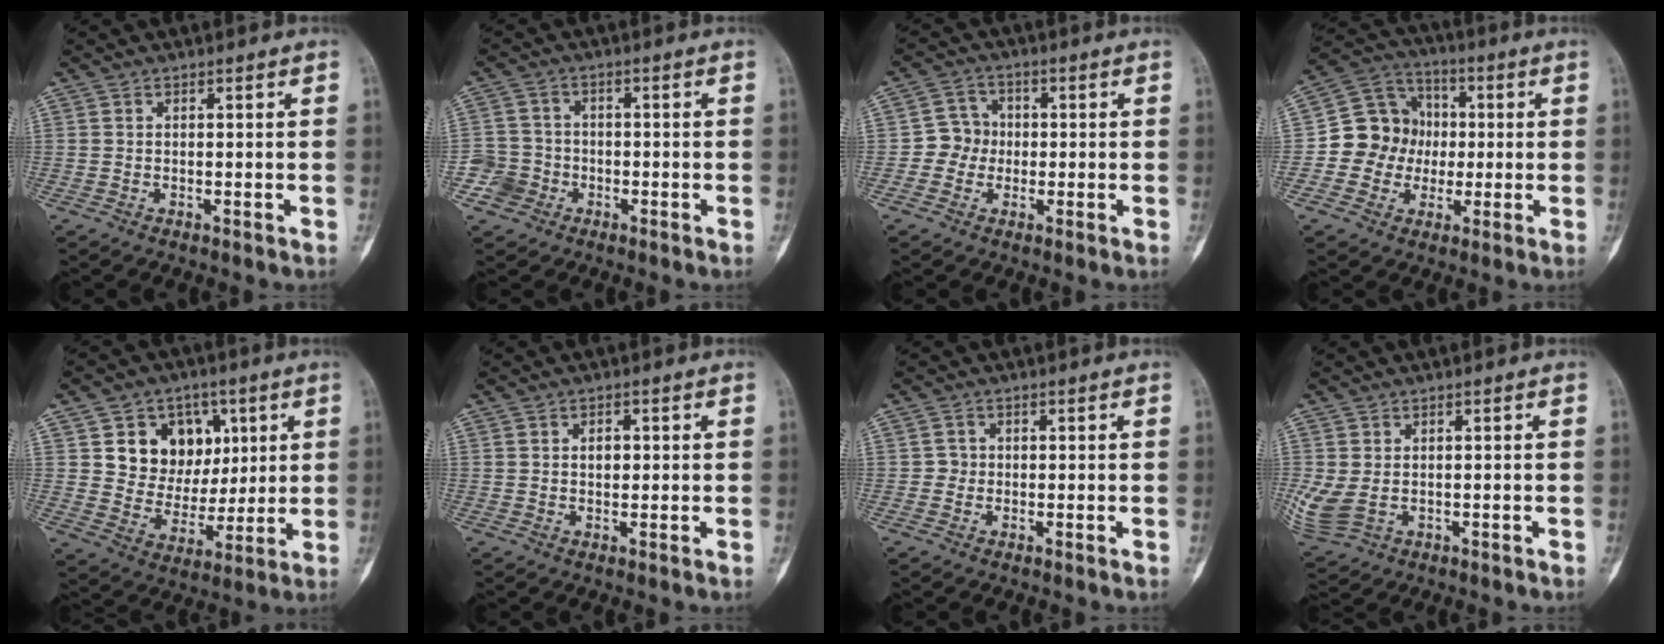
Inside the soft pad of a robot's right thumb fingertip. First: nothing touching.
{"total": 5.1, "force": [-2.3, 4.6, 0.3], "torque": [0.020, 0.020, -0.047]}
{"total": 5.1, "force": [-0.7, 4.8, 1.3], "torque": [0.010, 0.013, -0.024]}
{"total": 11.8, "force": [-0.6, 10.9, 4.5], "torque": [-0.031, 0.030, -0.020]}
{"total": 13.5, "force": [4.7, 11.2, 6.0], "torque": [-0.045, -0.013, 0.086]}
{"total": 2.2, "force": [0.3, 1.4, 1.6], "torque": [-0.020, 0.002, 0.005]}
{"total": 1.4, "force": [-0.2, 1.4, 0.2], "torque": [0.007, 0.007, -0.008]}
{"total": 6.0, "force": [-0.5, 4.2, 4.2], "torque": [-0.107, -0.005, 0.002]}